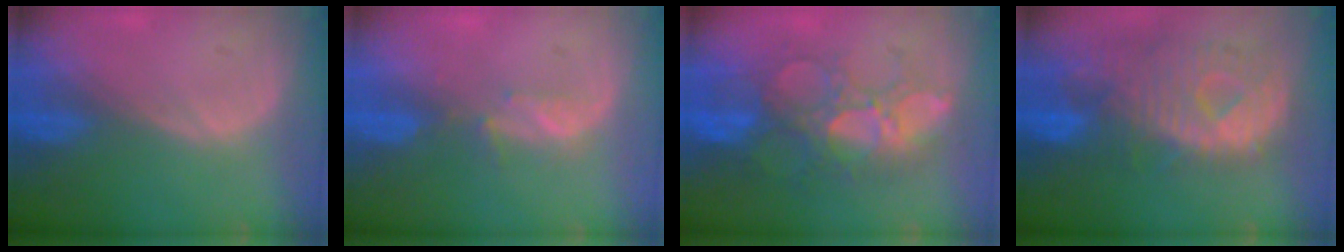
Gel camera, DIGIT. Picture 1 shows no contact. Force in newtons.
{"total": 2.3, "press": 2.1, "slide": 0.8}
{"total": 10.8, "press": 9.4, "slide": 5.3}
{"total": 11.8, "press": 10.2, "slide": 6.0}